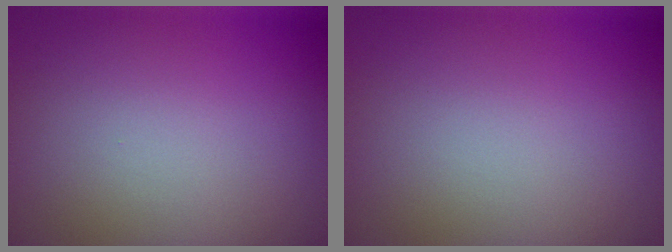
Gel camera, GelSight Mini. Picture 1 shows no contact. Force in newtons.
{"total": 0.0}